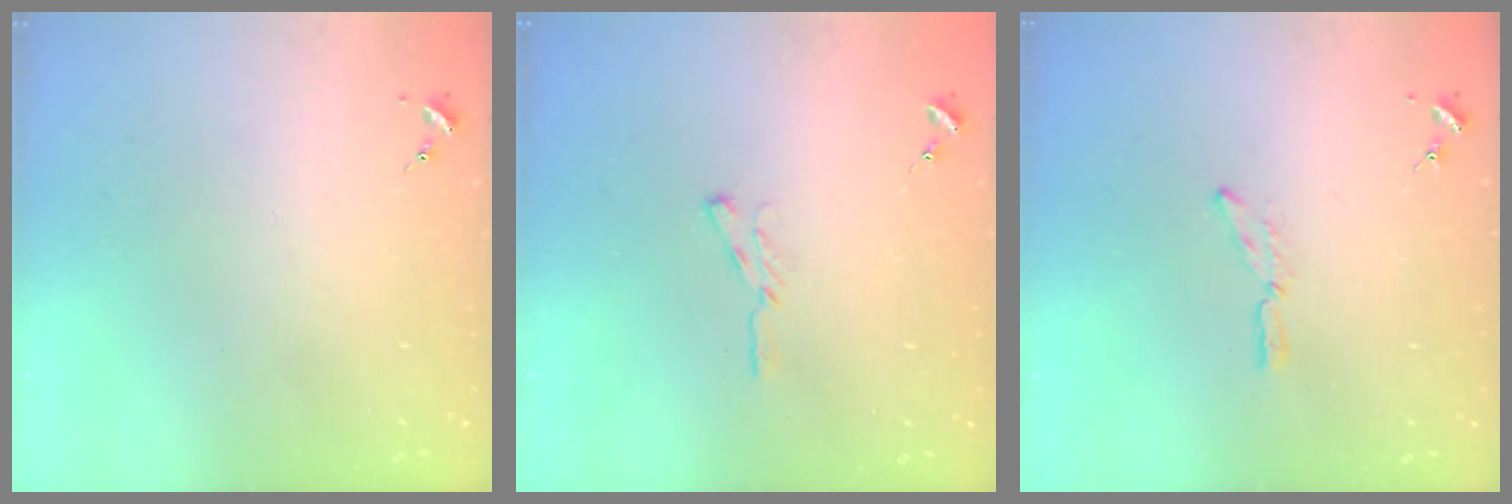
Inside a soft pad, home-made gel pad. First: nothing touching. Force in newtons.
{"total": 4.4, "press": 4.4, "slide": 0.5}
{"total": 6.4, "press": 6.4, "slide": 0.3}